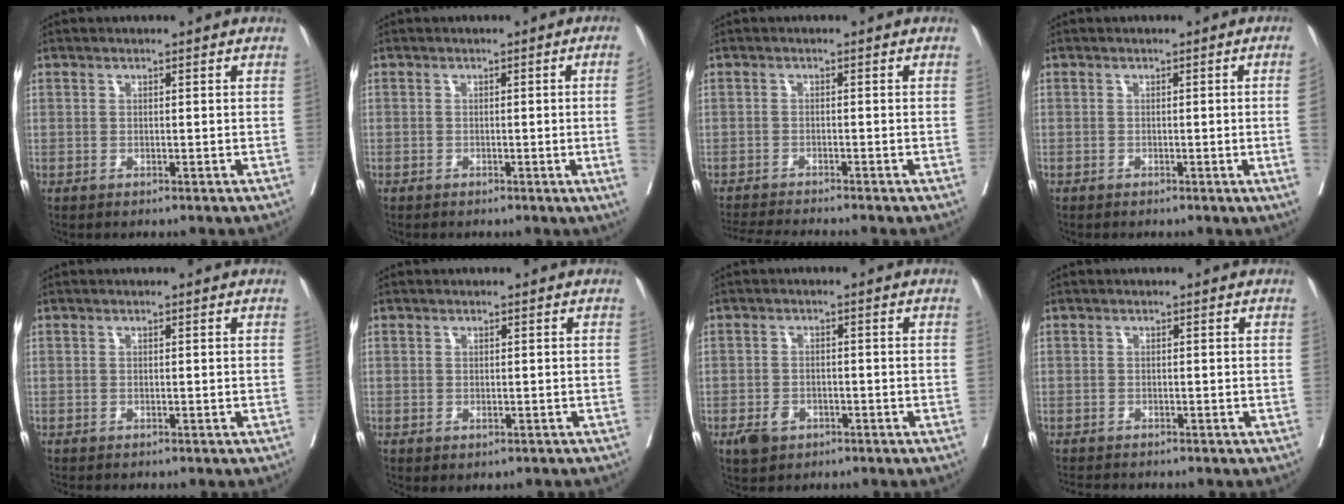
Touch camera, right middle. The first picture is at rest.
{"total": 3.4, "force": [-0.6, -1.2, 3.1], "torque": [-0.038, -0.007, -0.007]}
{"total": 6.0, "force": [-5.6, -1.0, 1.9], "torque": [-0.023, -0.017, -0.092]}
{"total": 2.5, "force": [-0.4, -1.0, 2.3], "torque": [-0.027, -0.004, -0.005]}
{"total": 0.9, "force": [-0.8, 0.2, 0.3], "torque": [-0.006, -0.001, -0.012]}
{"total": 0.7, "force": [-0.4, 0.4, 0.5], "torque": [-0.007, -0.003, -0.001]}
{"total": 3.3, "force": [-1.8, 2.2, 1.6], "torque": [-0.029, 0.000, -0.023]}
{"total": 3.9, "force": [-3.6, 0.7, 1.3], "torque": [-0.017, -0.008, -0.054]}